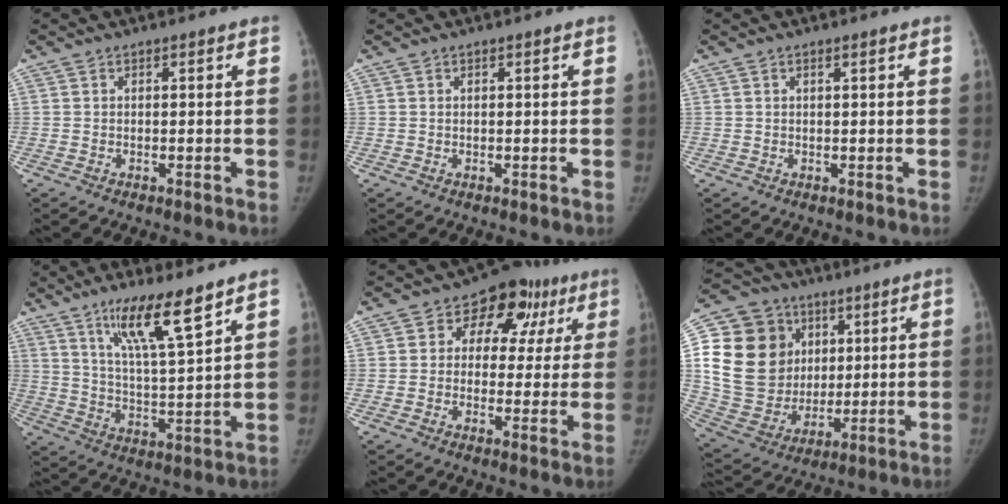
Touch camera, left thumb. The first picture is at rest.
{"total": 0.0}
{"total": 0.5, "force": [0.3, 0.0, 0.4], "torque": [-0.010, 0.004, 0.007]}
{"total": 12.7, "force": [8.5, 1.6, 9.4], "torque": [-0.160, -0.052, 0.156]}
{"total": 12.6, "force": [4.6, 9.3, 7.2], "torque": [-0.031, 0.015, 0.056]}
{"total": 22.4, "force": [5.7, 18.5, 11.2], "torque": [-0.195, 0.013, 0.123]}